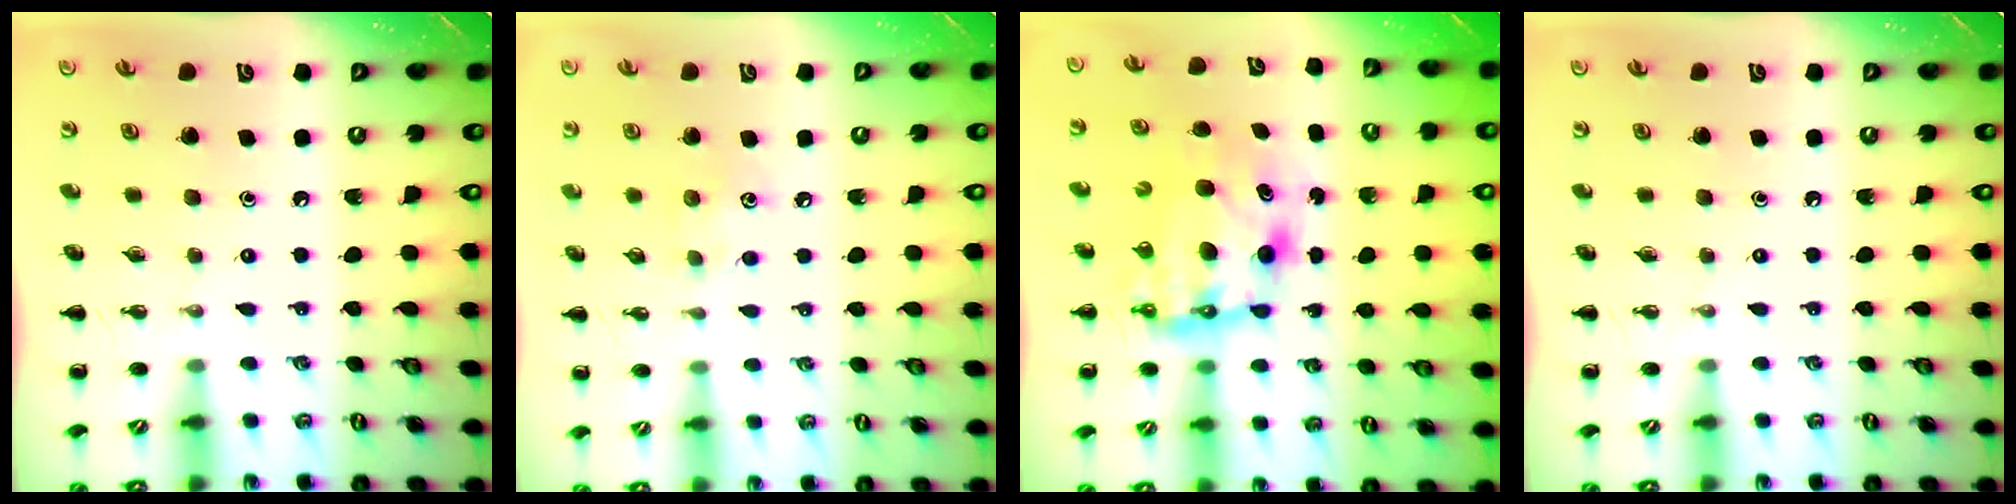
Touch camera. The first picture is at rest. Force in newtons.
{"total": 5.0, "press": 4.8, "slide": 1.2}
{"total": 8.5, "press": 8.2, "slide": 2.2}
{"total": 0.0}